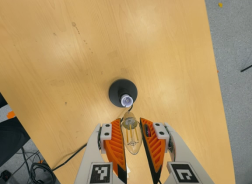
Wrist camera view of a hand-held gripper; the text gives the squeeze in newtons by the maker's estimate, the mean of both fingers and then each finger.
{"total": 11.1, "left": 10.6, "right": 11.6}